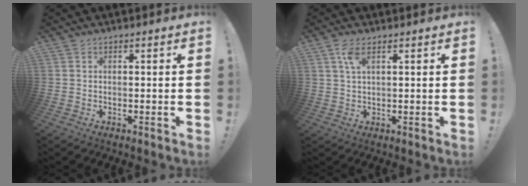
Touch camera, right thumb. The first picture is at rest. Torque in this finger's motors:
{"motor_torque": [0.01, 0.01, 0.42, 0.04, 0.01]}